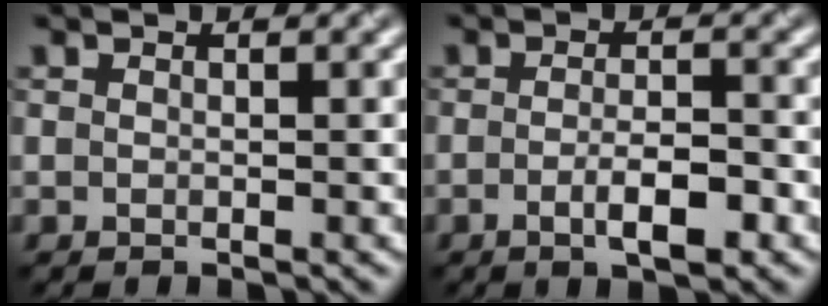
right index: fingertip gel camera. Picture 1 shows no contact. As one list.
[{"total": 3.0, "force": [-1.2, 0.6, 2.7], "torque": [-0.051, 0.001, -0.020]}]